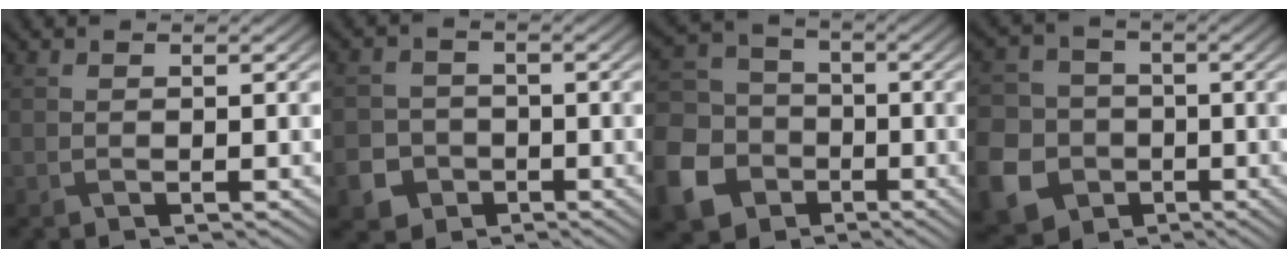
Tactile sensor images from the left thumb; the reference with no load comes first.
{"total": 4.8, "force": [-2.3, 4.1, 1.4], "torque": [-0.024, -0.010, -0.051]}
{"total": 12.2, "force": [-5.2, 9.8, 5.1], "torque": [-0.172, -0.039, -0.114]}
{"total": 12.1, "force": [-4.2, 10.5, 4.1], "torque": [-0.142, -0.050, -0.095]}